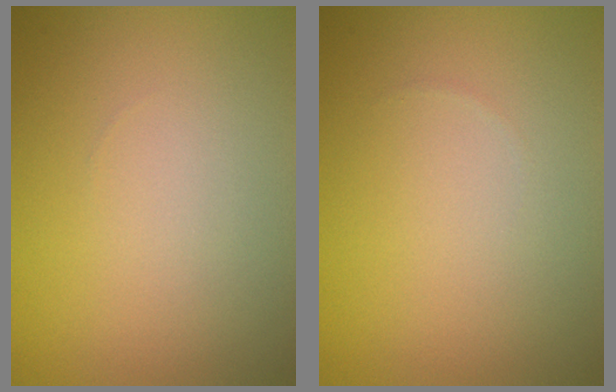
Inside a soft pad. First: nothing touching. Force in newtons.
{"total": 0.0}